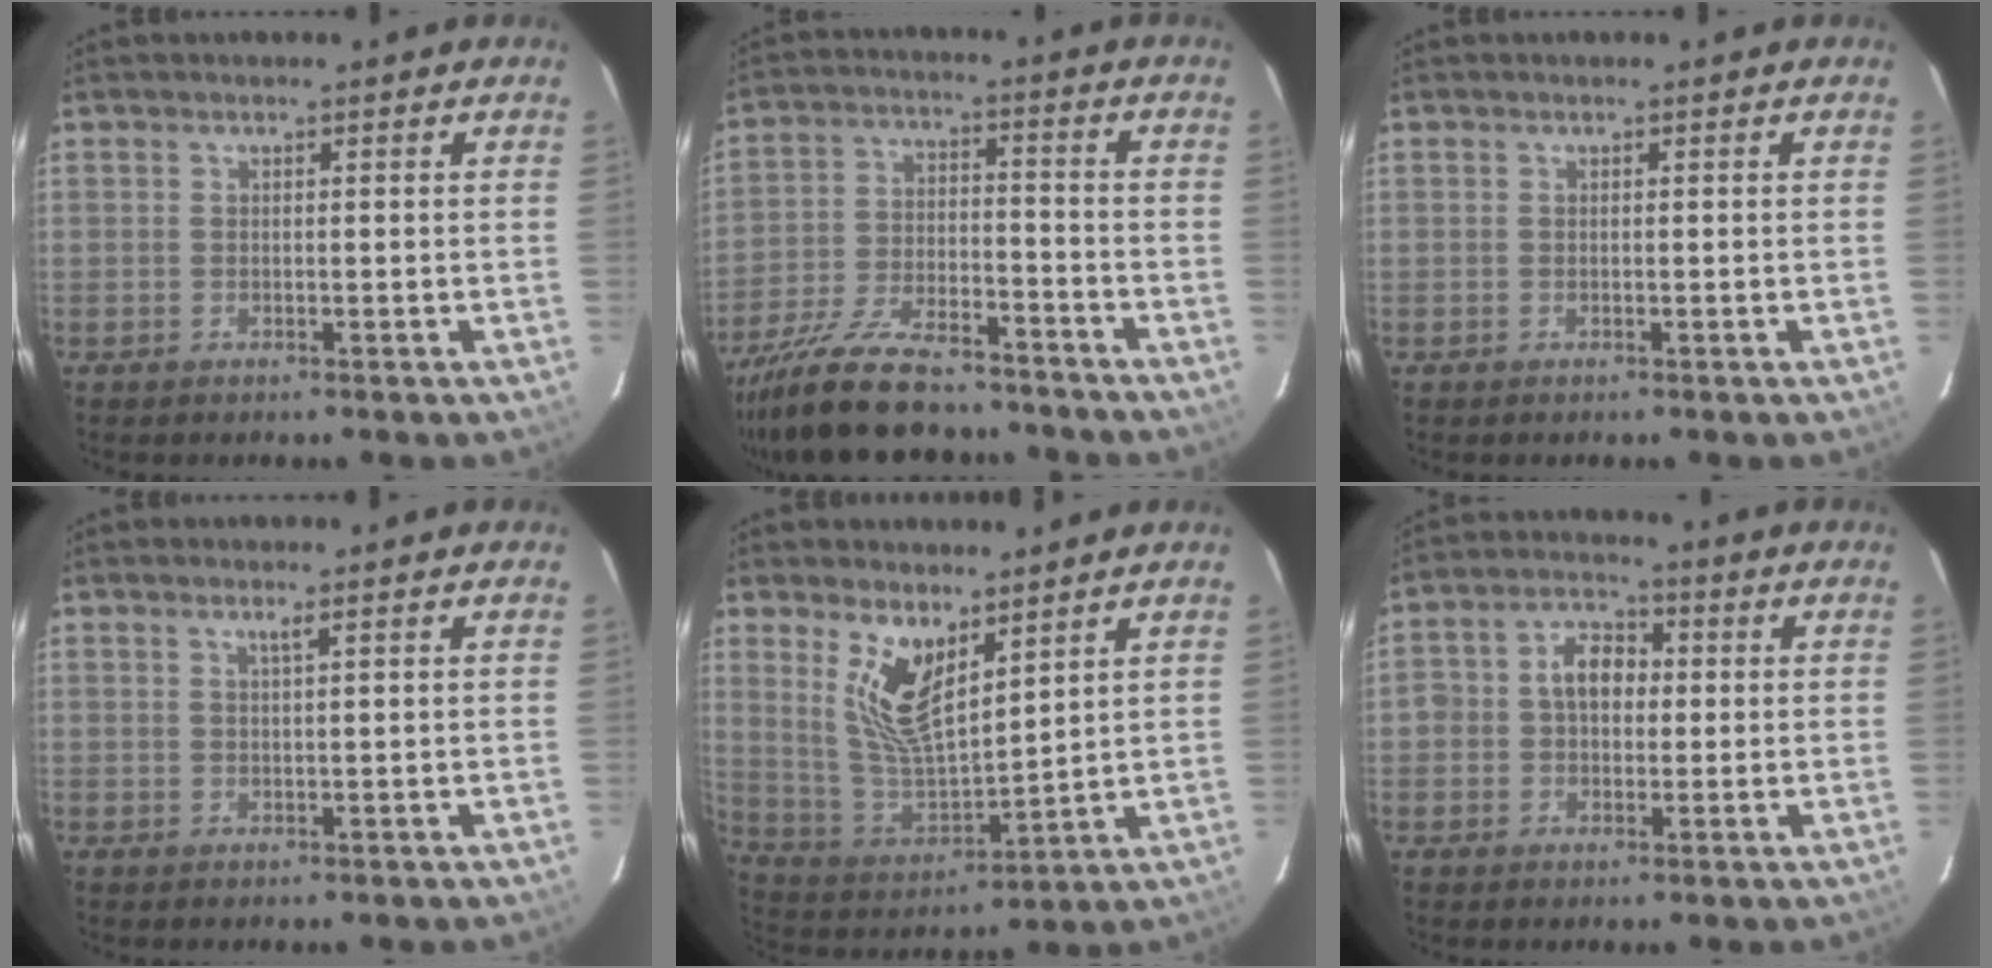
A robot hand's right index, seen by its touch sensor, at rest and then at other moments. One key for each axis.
{"total": 19.7, "fx": -16.5, "fy": 6.0, "fz": 9.1, "tx": -0.192, "ty": -0.028, "tz": -0.268}
{"total": 0.0}
{"total": 1.0, "fx": 0.6, "fy": -0.3, "fz": 0.8, "tx": -0.013, "ty": -0.002, "tz": 0.010}
{"total": 11.6, "fx": 6.7, "fy": 4.5, "fz": 8.3, "tx": -0.164, "ty": -0.008, "tz": 0.144}
{"total": 6.8, "fx": 0.2, "fy": 5.3, "fz": 4.2, "tx": -0.077, "ty": 0.027, "tz": 0.004}